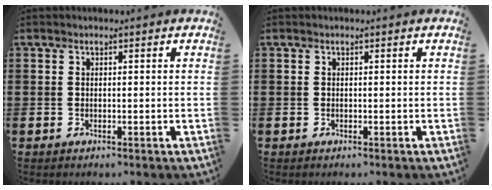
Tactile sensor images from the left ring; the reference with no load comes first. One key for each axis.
{"total": 0.0}